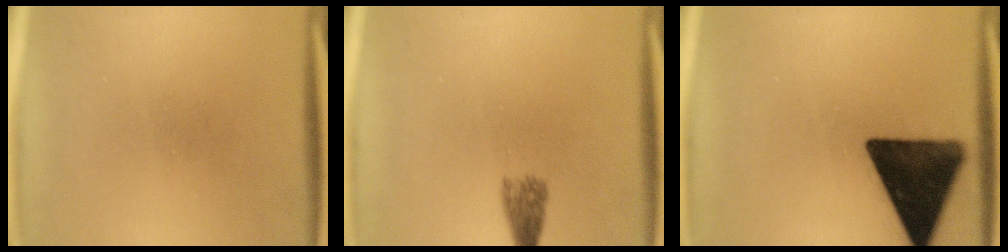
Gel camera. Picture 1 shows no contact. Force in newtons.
{"total": 2.7}
{"total": 16.0}